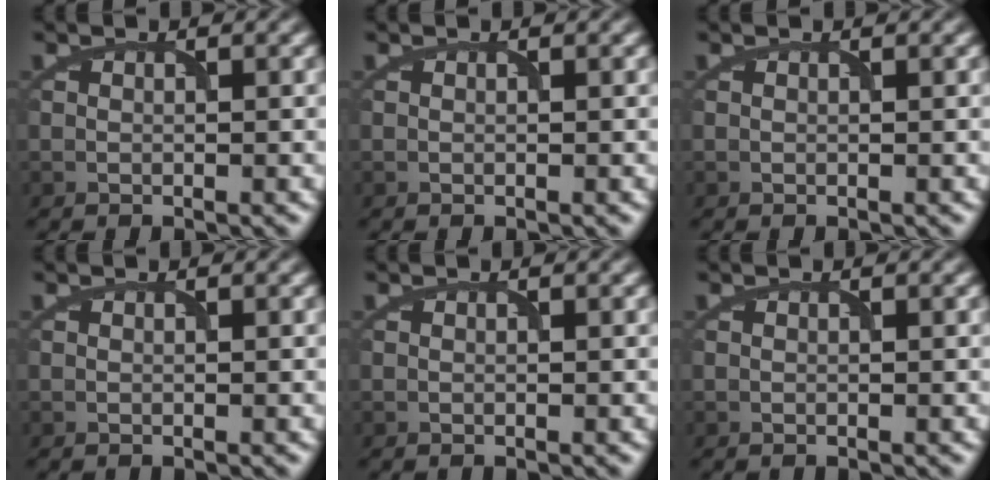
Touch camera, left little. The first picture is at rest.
{"total": 0.0}
{"total": 0.0}
{"total": 0.0}
{"total": 0.0}
{"total": 0.0}